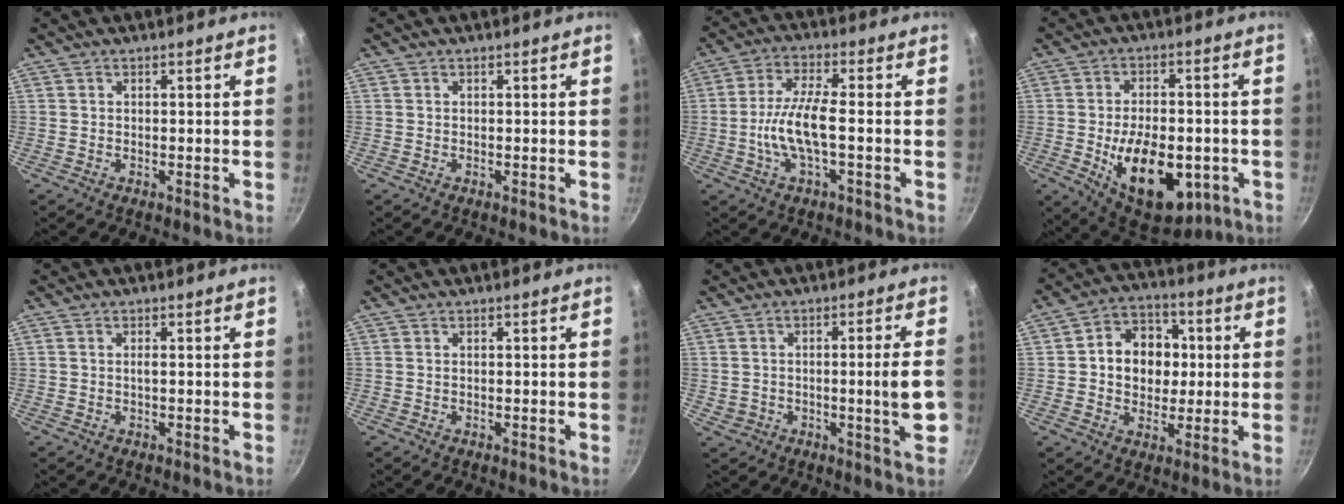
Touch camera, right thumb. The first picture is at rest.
{"total": 0.0}
{"total": 8.8, "force": [-1.7, 2.5, 8.3], "torque": [-0.173, 0.020, -0.040]}
{"total": 18.9, "force": [-4.9, 10.6, 14.9], "torque": [-0.195, 0.003, -0.058]}
{"total": 0.7, "force": [0.0, 0.1, 0.7], "torque": [-0.013, 0.001, -0.001]}
{"total": 0.0}
{"total": 7.3, "force": [-0.7, 1.3, 7.1], "torque": [-0.104, 0.012, -0.002]}
{"total": 12.4, "force": [1.2, 10.1, 7.1], "torque": [-0.069, 0.011, 0.009]}